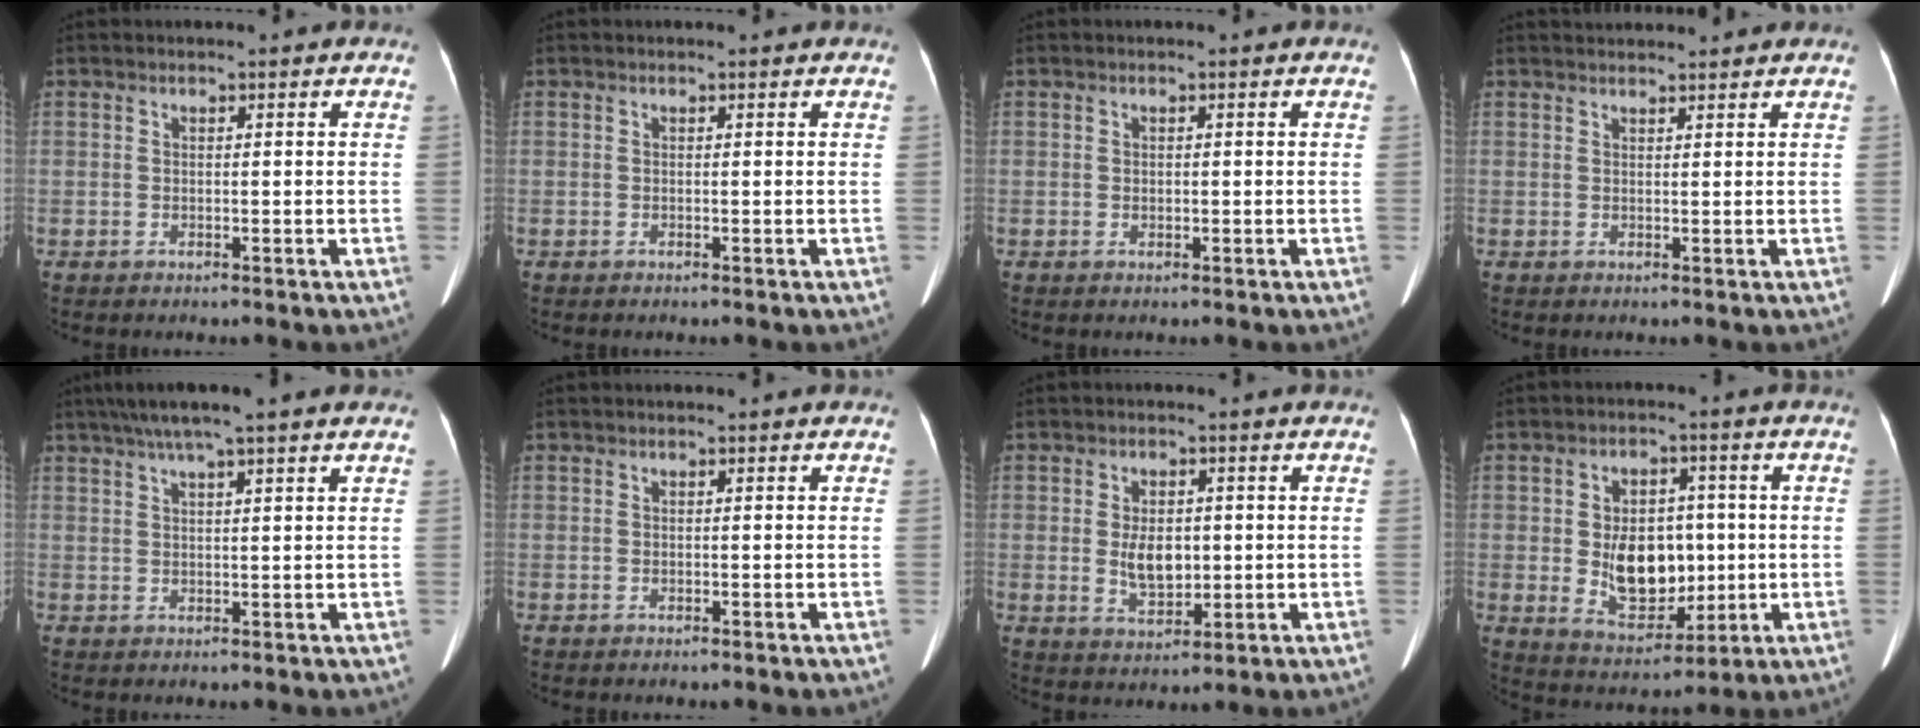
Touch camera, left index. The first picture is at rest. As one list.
[{"total": 0.6, "force": [0.5, 0.0, 0.1], "torque": [-0.004, 0.001, 0.003]}, {"total": 0.5, "force": [0.0, 0.4, 0.3], "torque": [-0.007, 0.000, 0.001]}, {"total": 4.7, "force": [4.6, 0.5, 0.9], "torque": [-0.014, 0.033, 0.063]}, {"total": 8.0, "force": [6.0, -0.4, 5.2], "torque": [-0.090, 0.035, 0.094]}, {"total": 0.0}, {"total": 5.5, "force": [0.2, 3.1, 4.5], "torque": [-0.087, -0.001, 0.014]}, {"total": 10.4, "force": [-0.2, 6.6, 8.0], "torque": [-0.142, 0.004, 0.010]}]